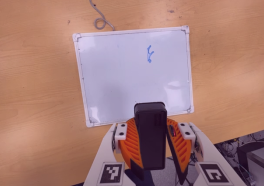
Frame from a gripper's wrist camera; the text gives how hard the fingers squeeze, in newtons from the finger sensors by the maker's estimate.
{"total": 10.1, "left": 10.3, "right": 10.0}